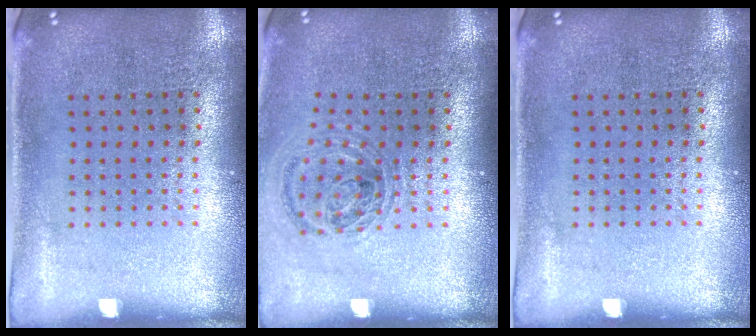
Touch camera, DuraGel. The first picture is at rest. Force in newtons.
{"total": 1.0, "press": 1.0, "slide": 0.2}
{"total": 0.0}